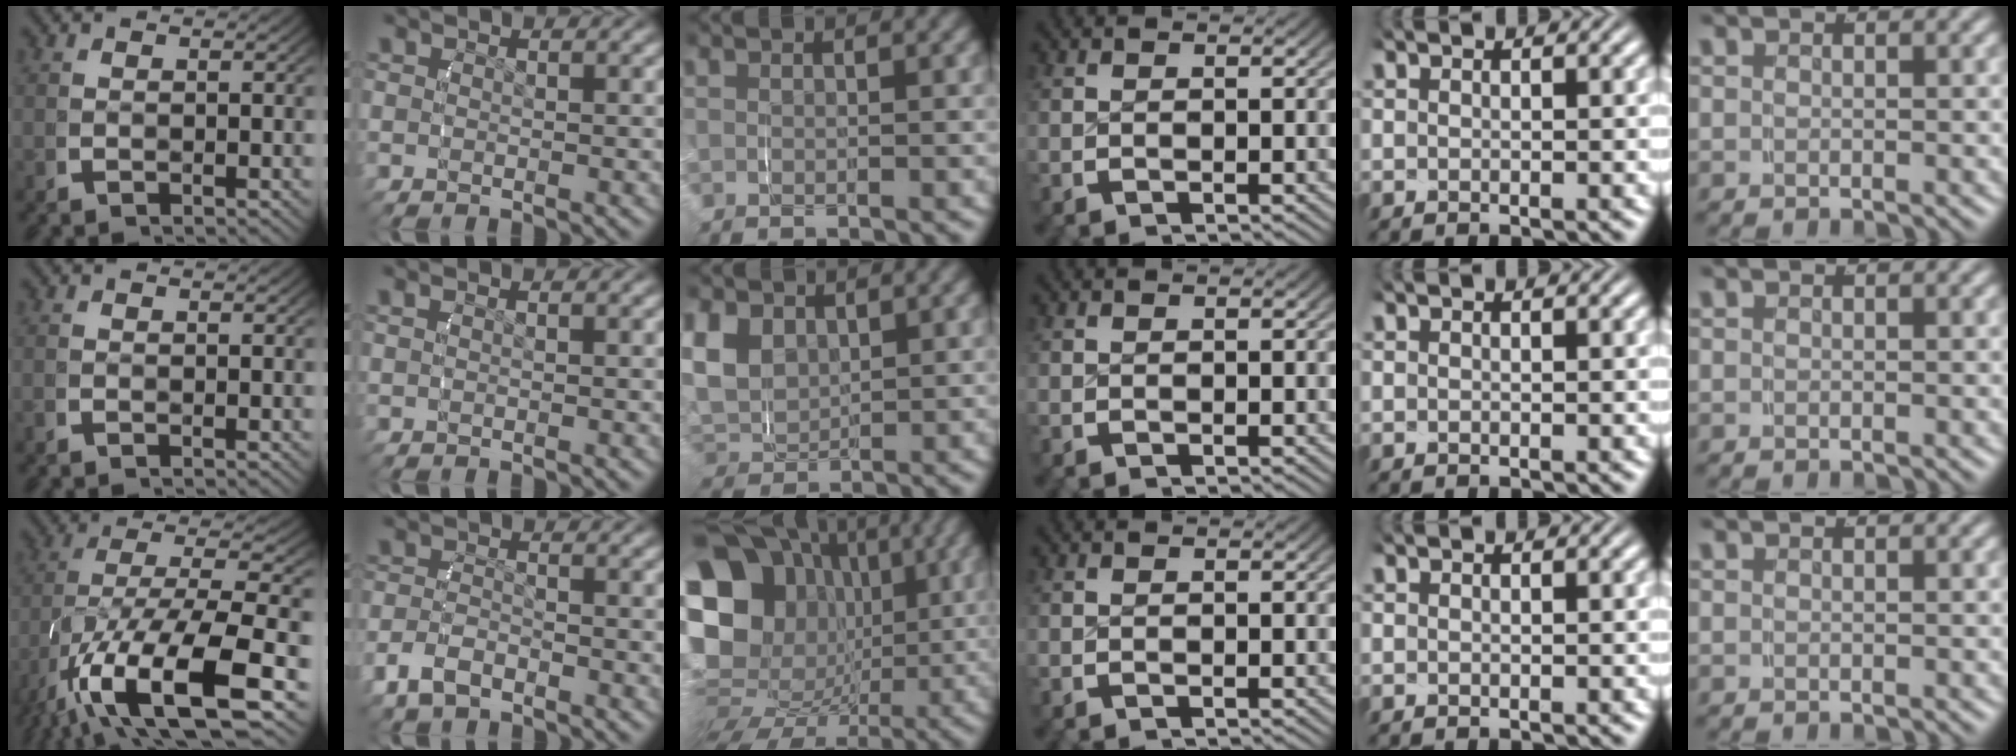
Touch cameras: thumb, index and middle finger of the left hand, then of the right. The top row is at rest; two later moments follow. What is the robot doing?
{"motion": "grasp_and_lifting", "object": "towel"}